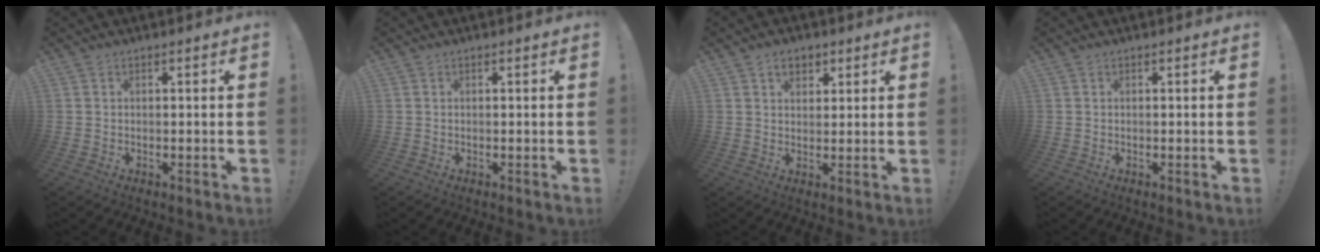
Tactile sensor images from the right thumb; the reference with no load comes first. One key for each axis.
{"total": 0.0}
{"total": 4.6, "fx": 2.4, "fy": 3.3, "fz": 2.1, "tx": -0.021, "ty": -0.006, "tz": 0.042}
{"total": 0.0}